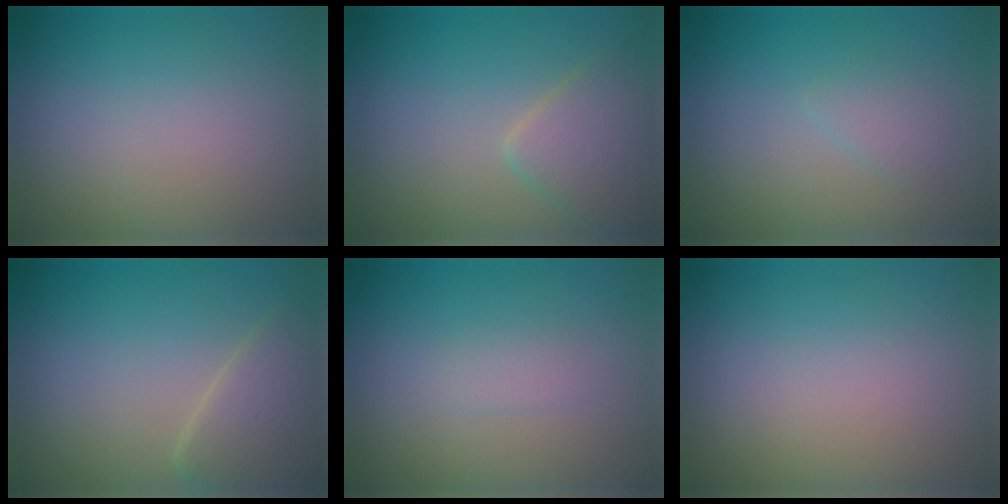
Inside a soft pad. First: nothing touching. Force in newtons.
{"total": 3.4, "press": 3.4, "slide": 0.1}
{"total": 1.3, "press": 1.3, "slide": 0.1}
{"total": 3.3, "press": 3.3, "slide": 0.3}
{"total": 0.9, "press": 0.9, "slide": 0.0}
{"total": 0.0}